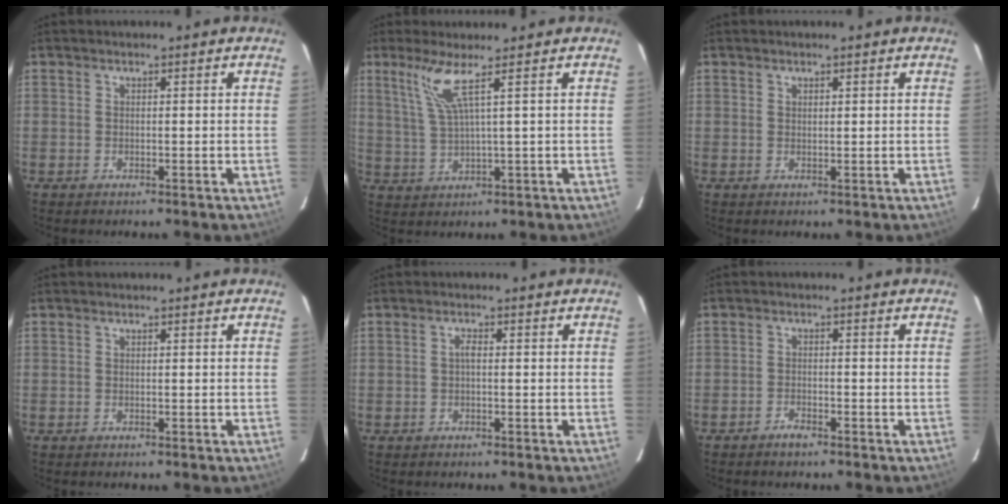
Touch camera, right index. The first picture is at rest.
{"total": 5.5, "force": [3.0, -0.9, 4.5], "torque": [-0.093, -0.008, 0.069]}
{"total": 0.7, "force": [0.6, 0.3, 0.2], "torque": [-0.004, 0.001, 0.012]}
{"total": 0.0}
{"total": 0.5, "force": [-0.1, 0.2, 0.5], "torque": [-0.008, 0.004, -0.003]}
{"total": 2.1, "force": [-1.8, 0.6, 0.9], "torque": [-0.024, 0.003, -0.036]}